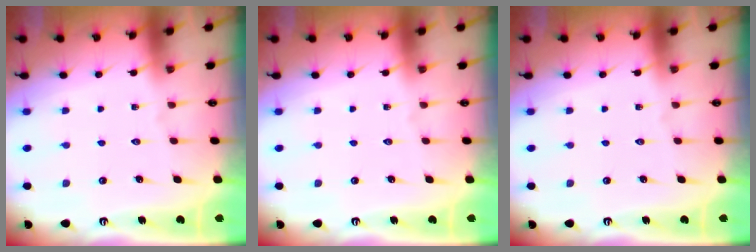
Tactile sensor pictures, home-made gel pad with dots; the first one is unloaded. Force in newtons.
{"total": 0.0}
{"total": 0.0}